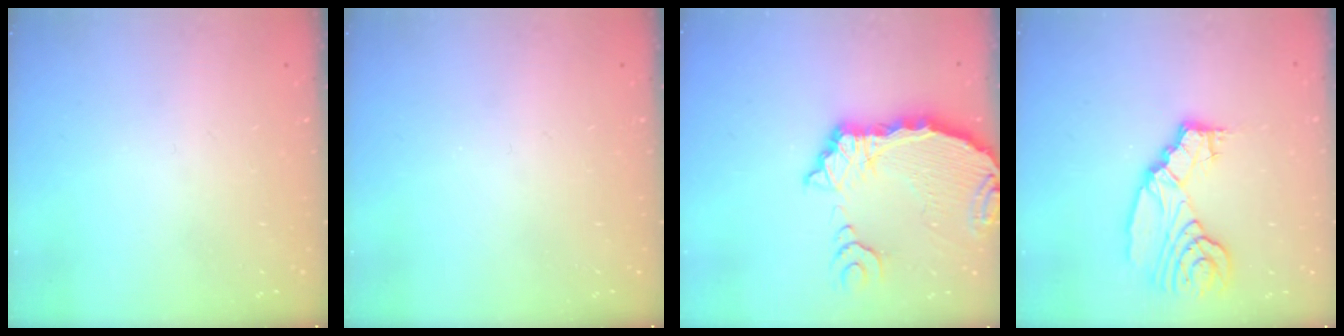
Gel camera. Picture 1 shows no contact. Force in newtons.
{"total": 0.0}
{"total": 10.7, "press": 10.6, "slide": 1.3}
{"total": 11.4, "press": 11.4, "slide": 1.1}